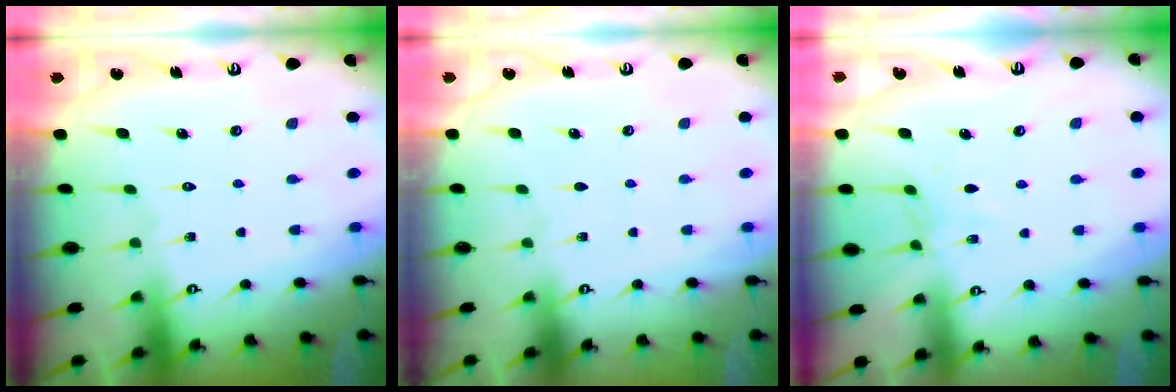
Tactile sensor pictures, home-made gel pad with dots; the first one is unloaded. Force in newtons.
{"total": 0.0}
{"total": 5.1, "press": 5.1, "slide": 0.6}